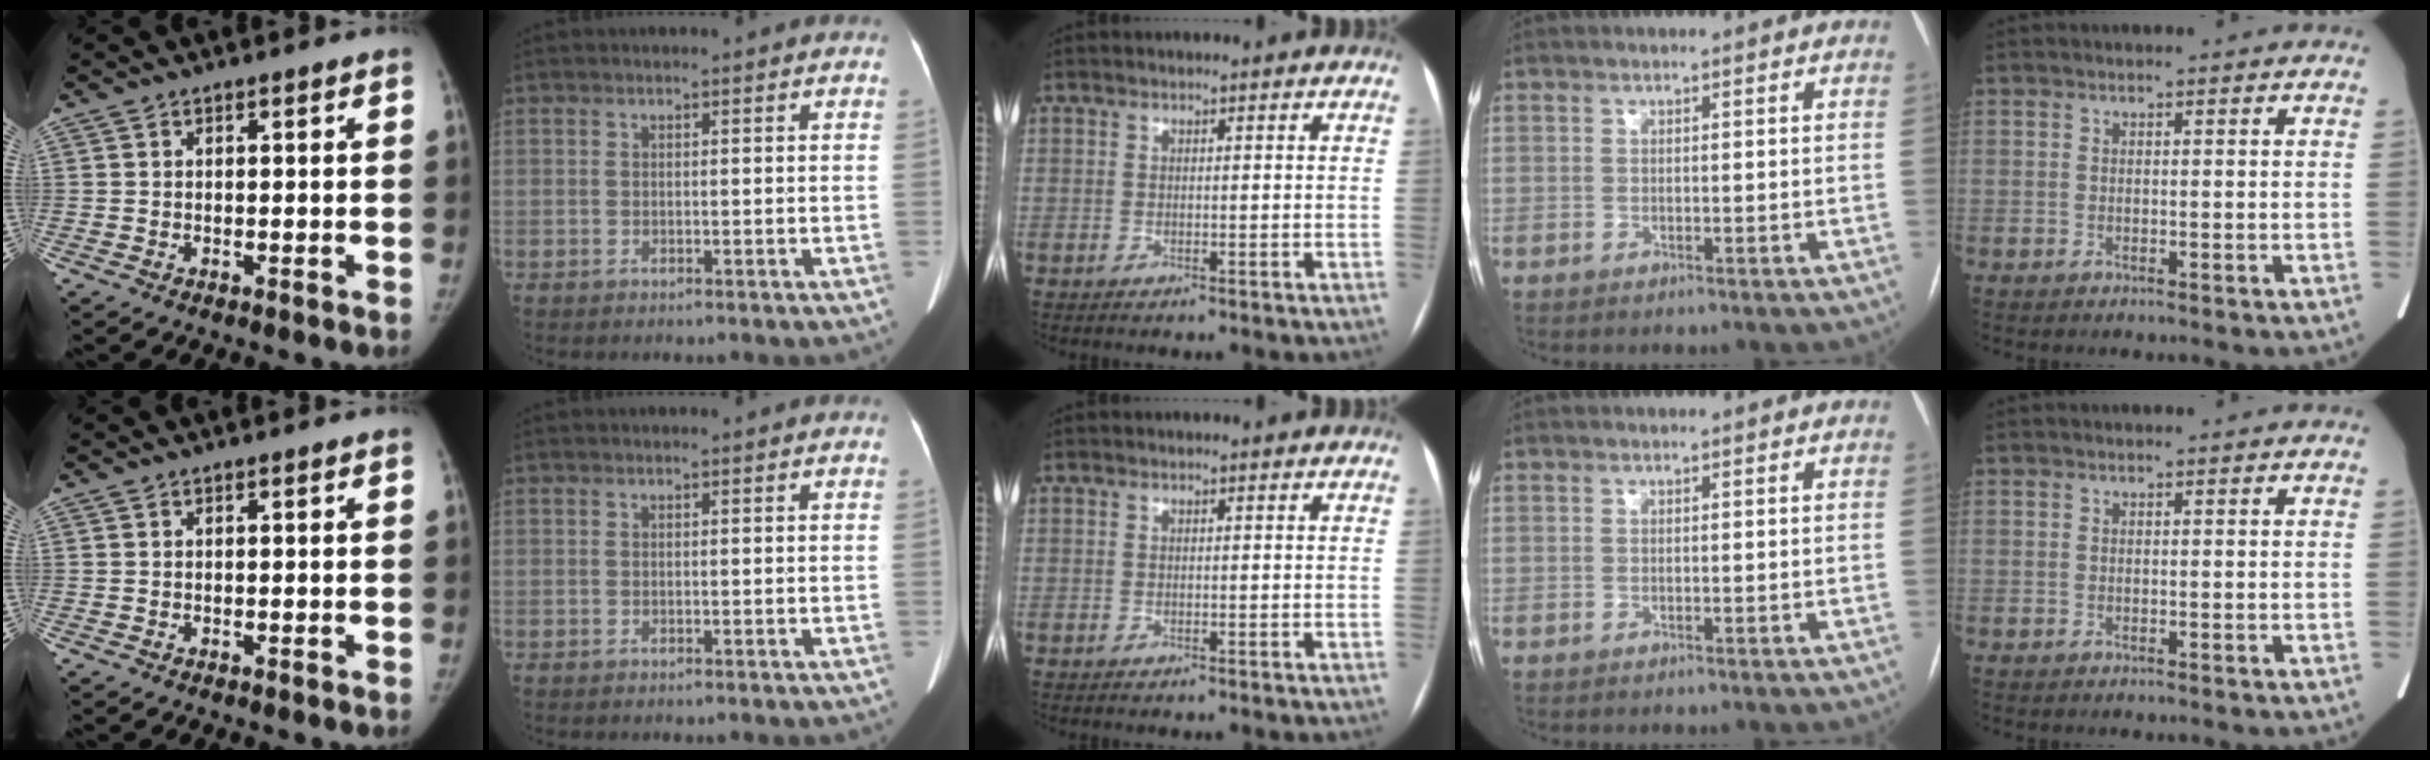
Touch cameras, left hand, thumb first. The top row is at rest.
{}